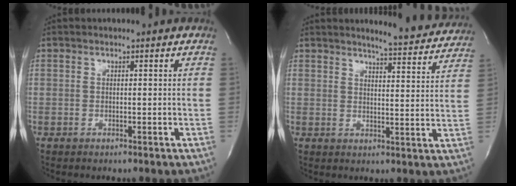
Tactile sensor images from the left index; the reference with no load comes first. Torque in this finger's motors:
{"motor_torque": [0.01, -0.09, 0.09, 0.03]}